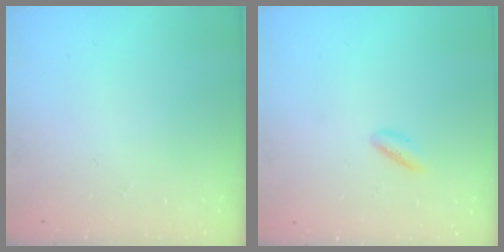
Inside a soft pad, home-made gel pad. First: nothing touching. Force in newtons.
{"total": 3.0, "press": 2.8, "slide": 0.9}